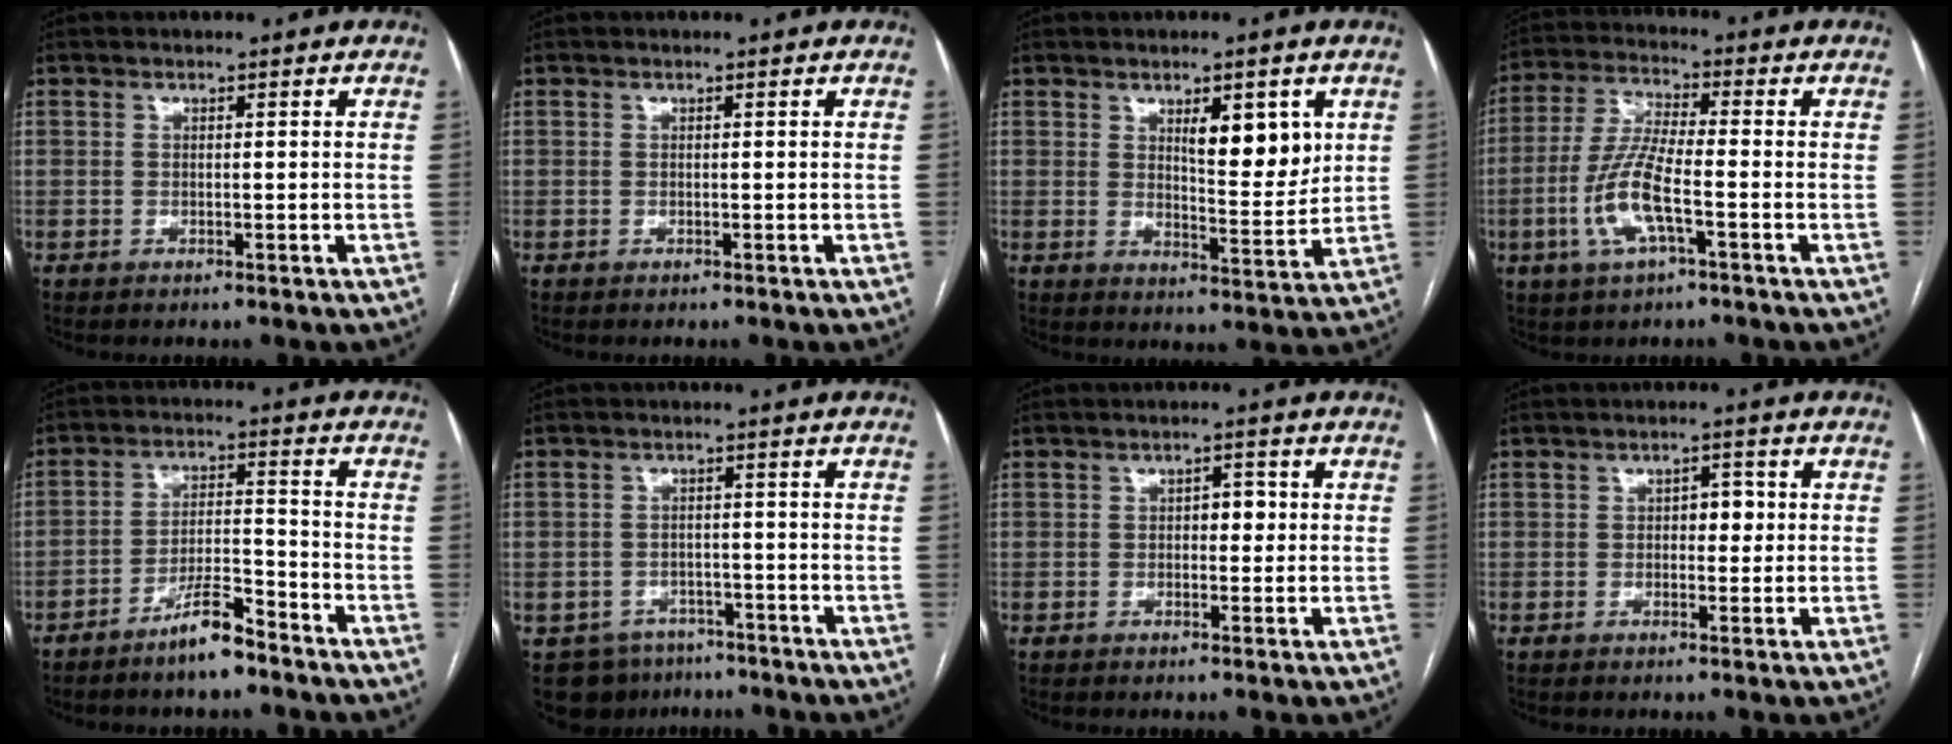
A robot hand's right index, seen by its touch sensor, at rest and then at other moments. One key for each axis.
{"total": 0.0}
{"total": 7.7, "fx": 3.1, "fy": 2.3, "fz": 6.7, "tx": -0.100, "ty": -0.009, "tz": 0.049}
{"total": 9.4, "fx": -3.1, "fy": 1.7, "fz": 8.7, "tx": -0.189, "ty": -0.003, "tz": -0.064}
{"total": 7.1, "fx": -5.6, "fy": 1.0, "fz": 4.3, "tx": -0.080, "ty": 0.000, "tz": -0.103}
{"total": 7.5, "fx": -4.8, "fy": 5.6, "fz": 0.8, "tx": -0.013, "ty": 0.008, "tz": -0.062}
{"total": 2.5, "fx": 0.2, "fy": 1.4, "fz": 2.0, "tx": -0.027, "ty": 0.010, "tz": 0.003}
{"total": 2.9, "fx": 0.3, "fy": 1.7, "fz": 2.3, "tx": -0.031, "ty": 0.010, "tz": 0.005}